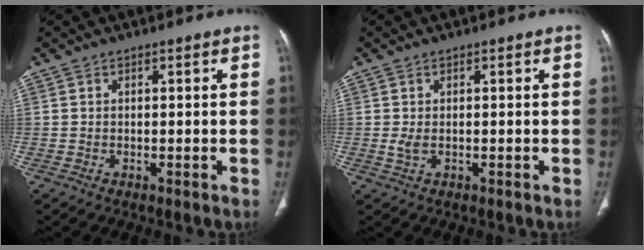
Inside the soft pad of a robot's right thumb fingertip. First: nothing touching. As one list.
[{"total": 1.5, "force": [-0.1, 0.7, 1.4], "torque": [-0.031, -0.003, 0.000]}]